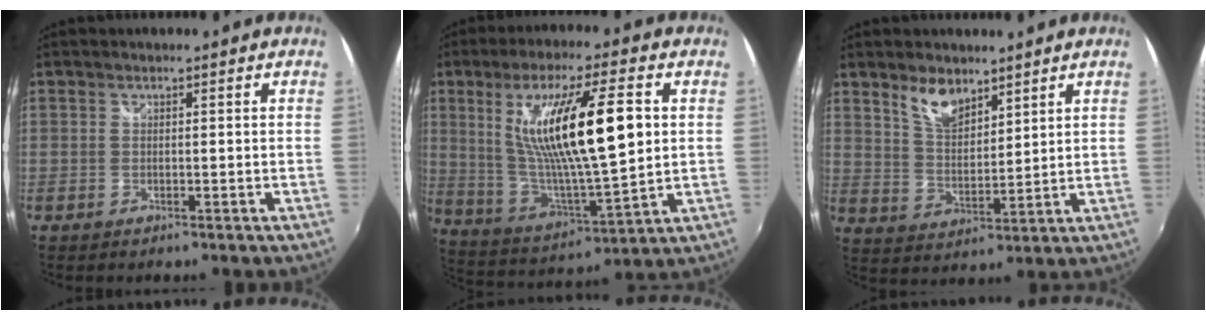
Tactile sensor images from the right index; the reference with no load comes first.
{"total": 20.7, "force": [4.7, 4.0, 19.7], "torque": [-0.349, -0.007, 0.099]}
{"total": 7.3, "force": [5.2, 3.3, 4.0], "torque": [-0.068, 0.006, 0.101]}